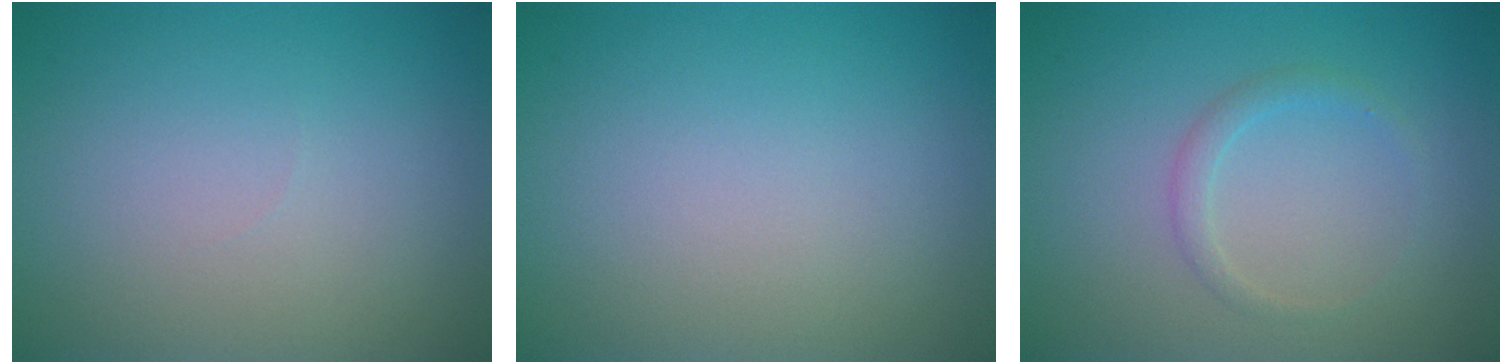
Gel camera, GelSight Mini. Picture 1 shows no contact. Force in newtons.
{"total": 0.0}
{"total": 1.3, "press": 1.3, "slide": 0.0}